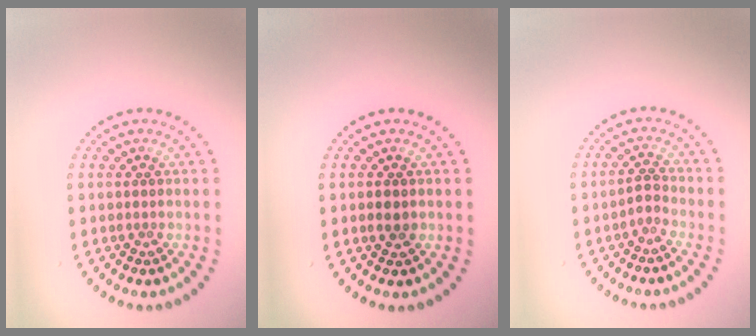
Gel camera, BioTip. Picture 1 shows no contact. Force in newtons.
{"total": 1.1, "press": 1.1, "slide": 0.2}
{"total": 1.2, "press": 1.0, "slide": 0.8}